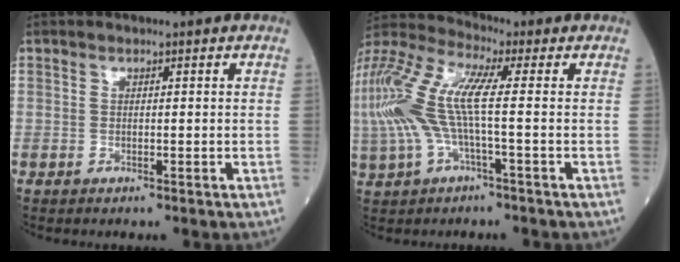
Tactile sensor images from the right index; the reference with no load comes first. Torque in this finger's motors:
{"motor_torque": [1.86, 0.29, 0.56, 0.21]}